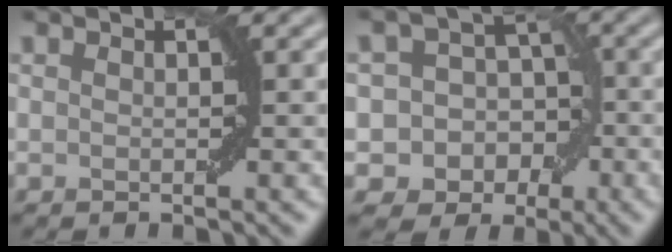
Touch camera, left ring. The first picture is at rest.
{"total": 8.7, "force": [-3.3, 7.6, 2.6], "torque": [-0.017, 0.006, -0.071]}